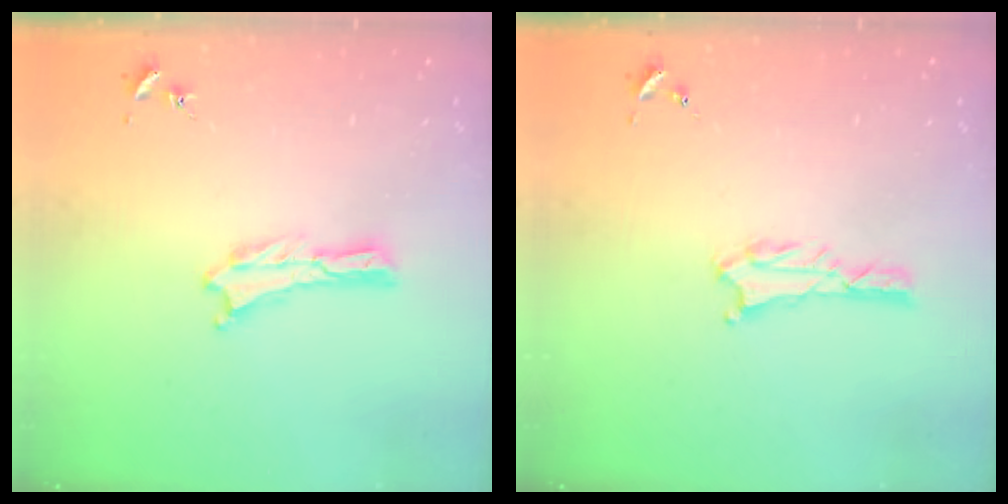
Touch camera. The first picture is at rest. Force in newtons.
{"total": 0.7, "press": 0.7, "slide": 0.1}